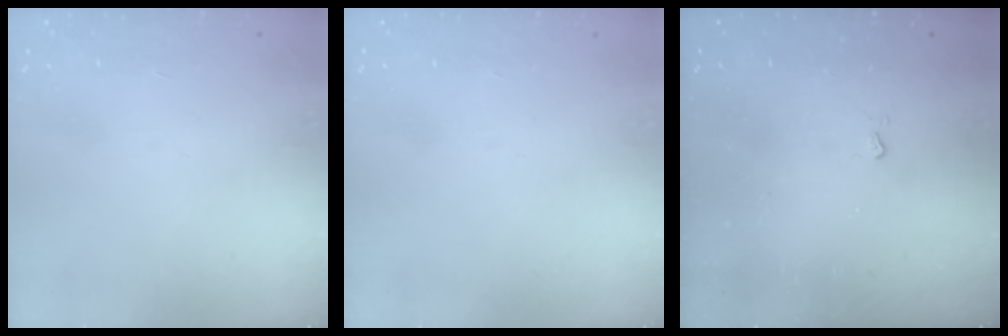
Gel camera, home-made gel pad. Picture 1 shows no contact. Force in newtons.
{"total": 0.0}
{"total": 2.6, "press": 2.6, "slide": 0.5}